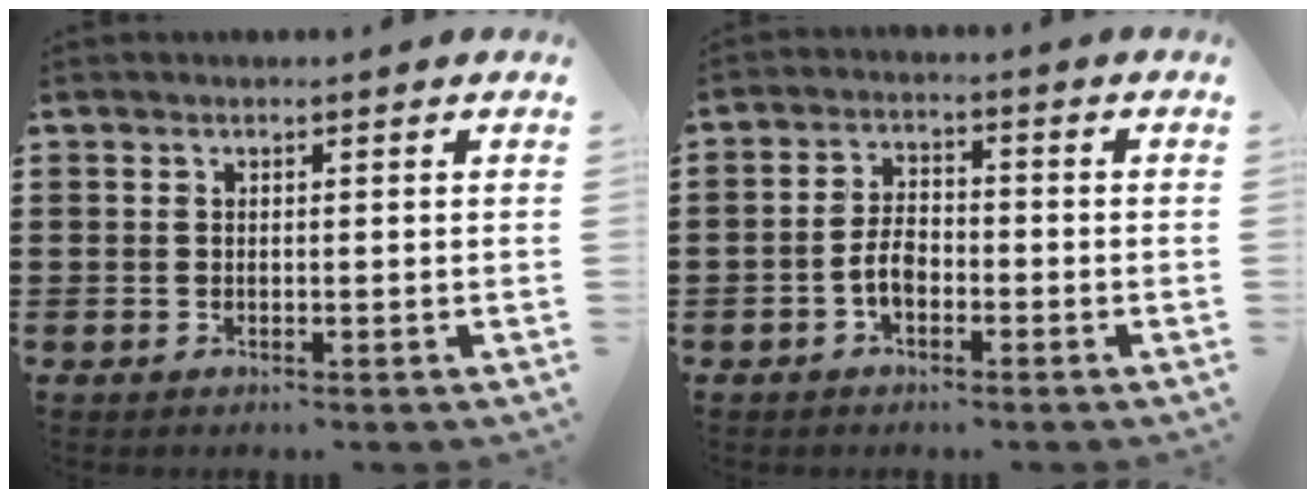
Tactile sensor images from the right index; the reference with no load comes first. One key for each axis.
{"total": 4.2, "fx": -1.6, "fy": 2.3, "fz": 3.1, "tx": -0.077, "ty": -0.002, "tz": -0.037}